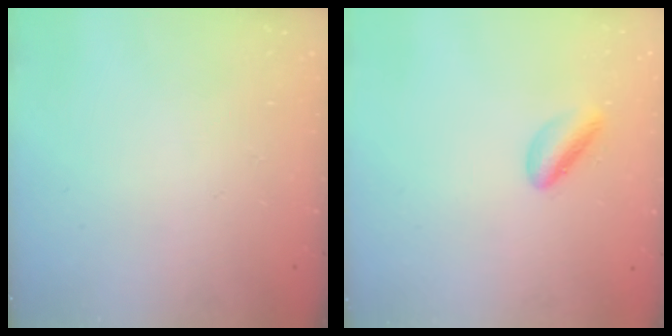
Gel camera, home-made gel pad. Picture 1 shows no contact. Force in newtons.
{"total": 5.5, "press": 5.4, "slide": 1.1}